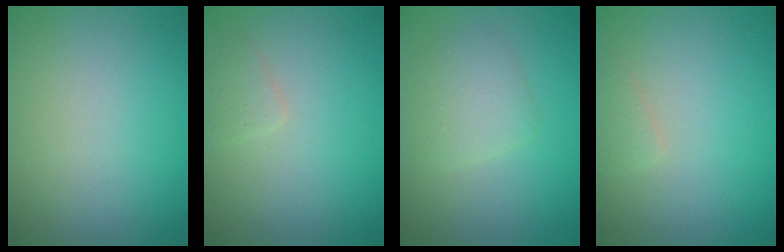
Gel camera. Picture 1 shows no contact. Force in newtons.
{"total": 1.1, "press": 1.1, "slide": 0.0}
{"total": 2.7, "press": 2.7, "slide": 0.0}
{"total": 1.0, "press": 1.0, "slide": 0.1}